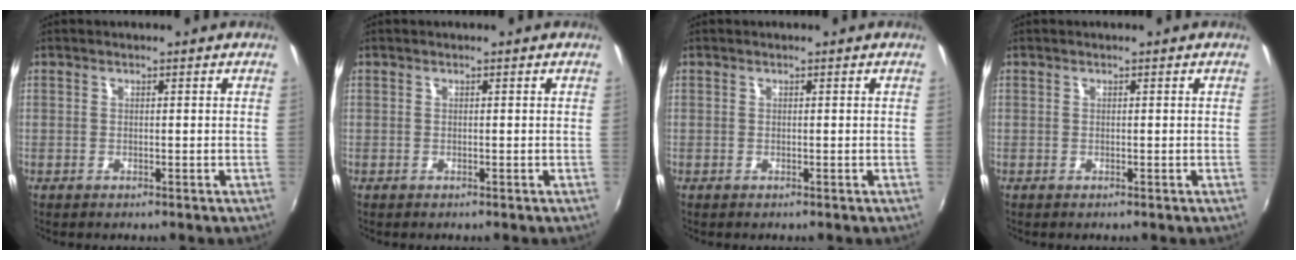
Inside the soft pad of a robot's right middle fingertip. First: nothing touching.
{"total": 0.0}
{"total": 0.0}
{"total": 0.0}